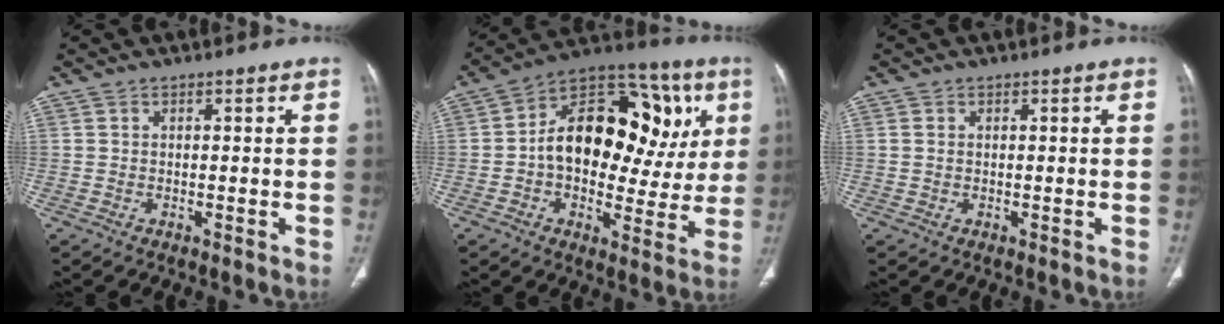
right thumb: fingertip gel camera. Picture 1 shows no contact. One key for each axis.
{"total": 22.8, "fx": 3.5, "fy": 14.0, "fz": 17.6, "tx": -0.211, "ty": 0.031, "tz": 0.045}
{"total": 0.9, "fx": 0.2, "fy": 0.6, "fz": 0.6, "tx": -0.017, "ty": 0.002, "tz": 0.006}